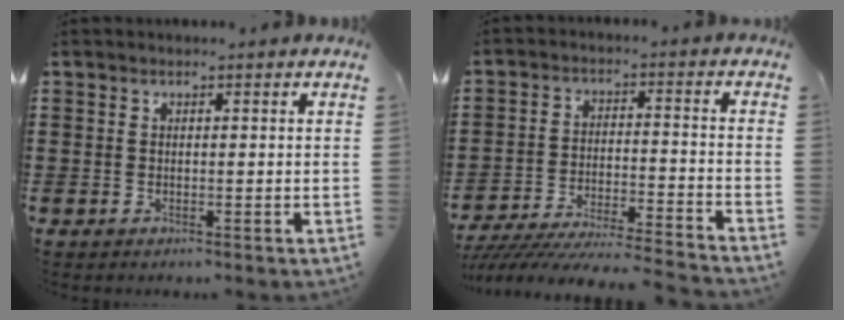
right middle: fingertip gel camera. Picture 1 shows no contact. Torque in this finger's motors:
{"motor_torque": [1.76, -0.37, 0.24, 0.16]}